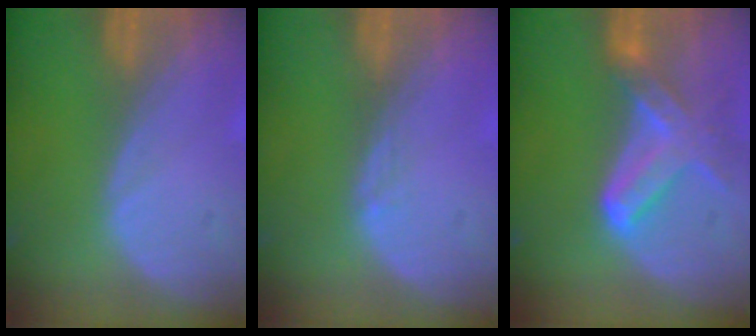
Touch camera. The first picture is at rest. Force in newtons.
{"total": 1.0, "press": 0.7, "slide": 0.7}
{"total": 6.8, "press": 6.6, "slide": 1.7}